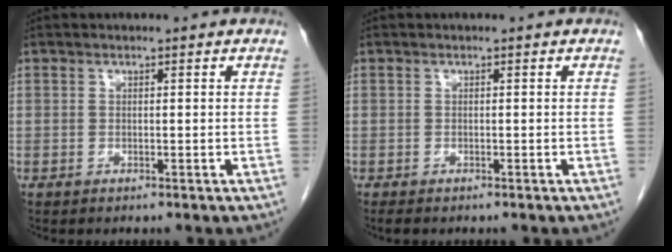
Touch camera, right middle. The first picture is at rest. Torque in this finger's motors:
{"motor_torque": [0.49, -0.10, -0.01, 0.01]}